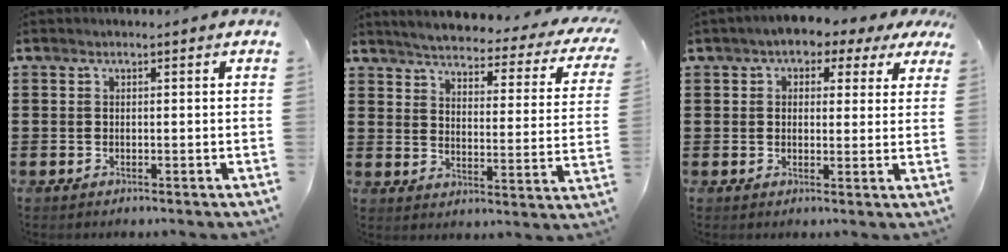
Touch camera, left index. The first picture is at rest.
{"total": 3.9, "force": [3.6, 0.0, 1.5], "torque": [-0.050, -0.033, 0.054]}
{"total": 3.0, "force": [1.8, 1.9, 1.4], "torque": [-0.041, 0.003, 0.025]}